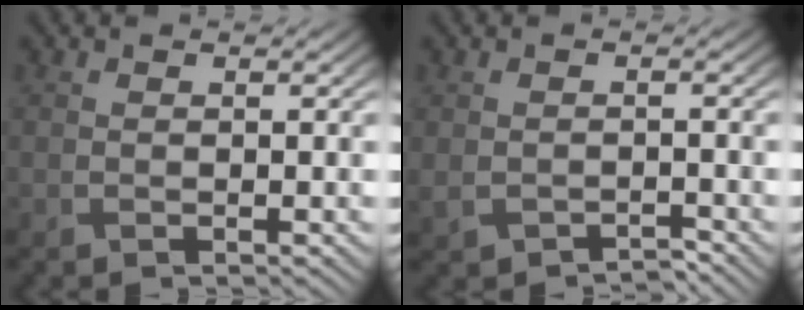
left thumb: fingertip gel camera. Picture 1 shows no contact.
{"total": 2.1, "force": [-1.6, 0.9, 0.9], "torque": [-0.019, -0.006, -0.028]}